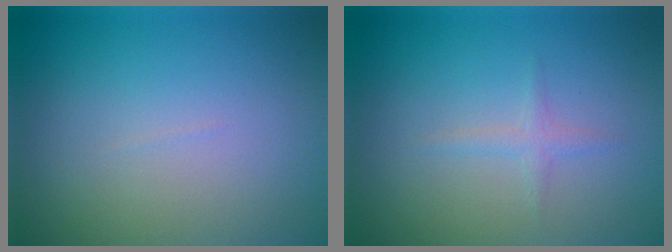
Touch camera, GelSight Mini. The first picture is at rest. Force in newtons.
{"total": 1.1, "press": 1.1, "slide": 0.1}